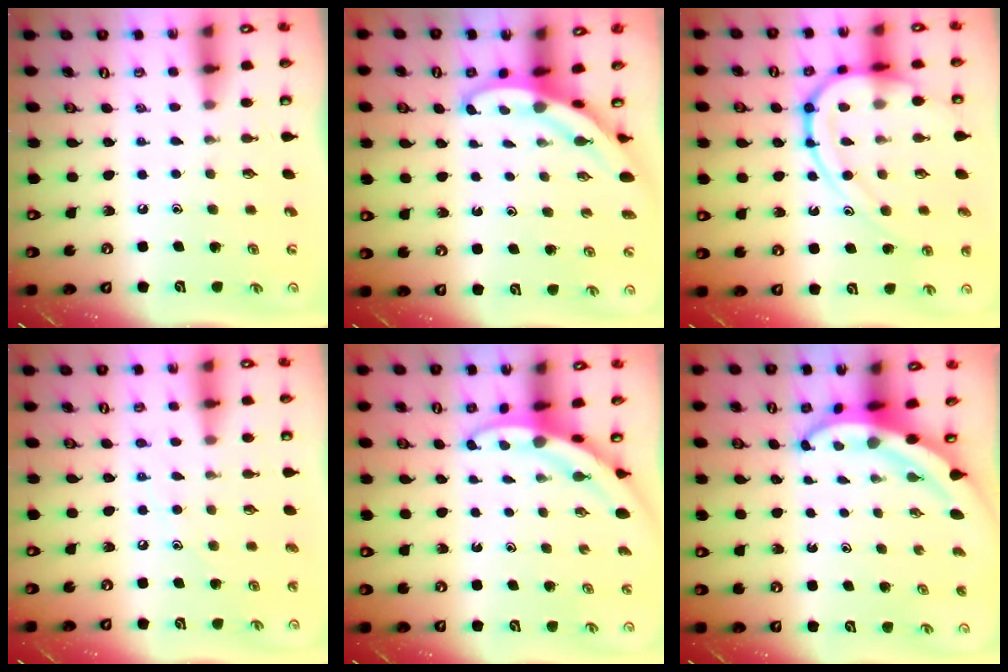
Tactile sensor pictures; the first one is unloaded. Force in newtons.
{"total": 3.7, "press": 3.7, "slide": 0.2}
{"total": 15.2, "press": 15.1, "slide": 1.6}
{"total": 8.2, "press": 8.2, "slide": 0.7}
{"total": 3.3, "press": 3.3, "slide": 0.2}
{"total": 4.8, "press": 4.7, "slide": 0.5}